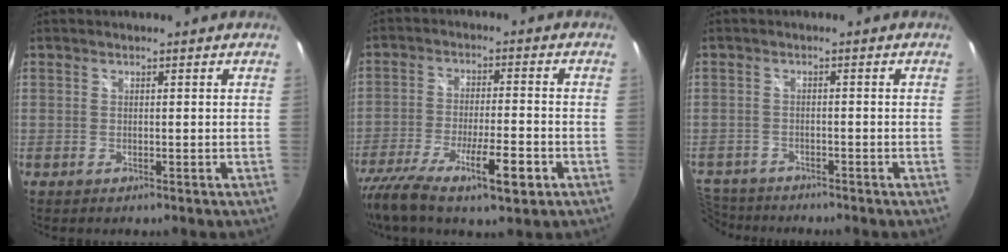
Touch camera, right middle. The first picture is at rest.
{"total": 16.1, "force": [-10.0, 3.5, 12.1], "torque": [-0.244, -0.047, -0.175]}
{"total": 7.3, "force": [-6.3, 3.3, 1.4], "torque": [-0.062, -0.002, -0.118]}